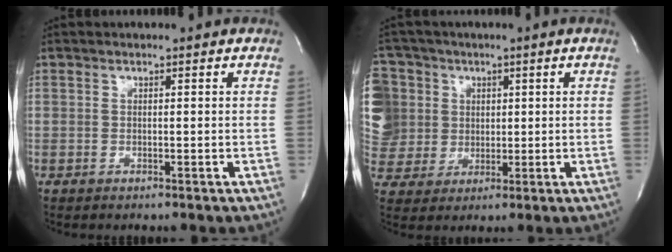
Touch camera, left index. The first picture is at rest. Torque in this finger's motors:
{"motor_torque": [1.75, -0.38, 0.69, 0.21]}